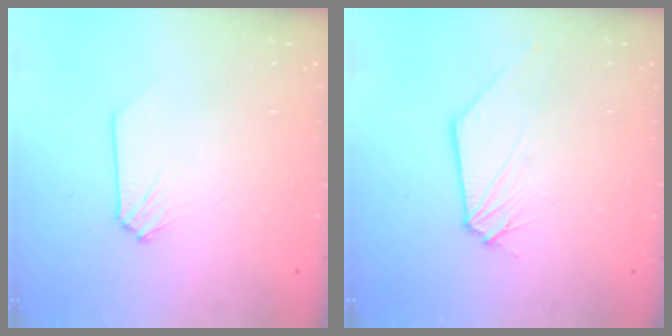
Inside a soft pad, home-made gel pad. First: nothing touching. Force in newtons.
{"total": 0.6, "press": 0.6, "slide": 0.1}